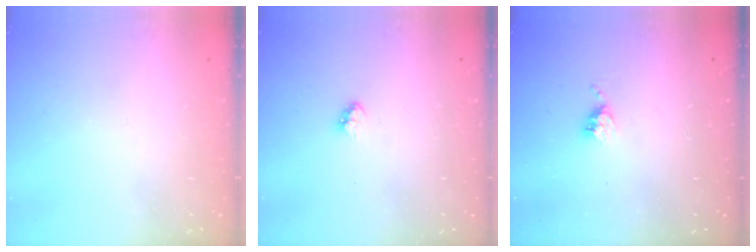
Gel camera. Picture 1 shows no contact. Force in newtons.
{"total": 3.4, "press": 3.4, "slide": 0.3}
{"total": 4.8, "press": 4.8, "slide": 0.4}